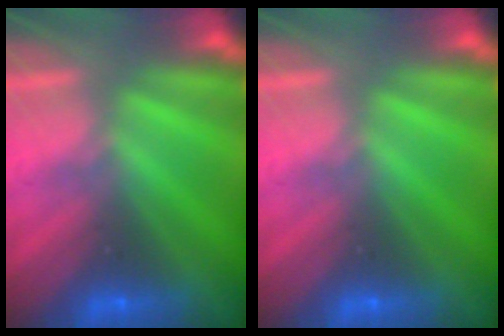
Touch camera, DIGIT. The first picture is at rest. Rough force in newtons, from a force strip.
{"total": 0.0}